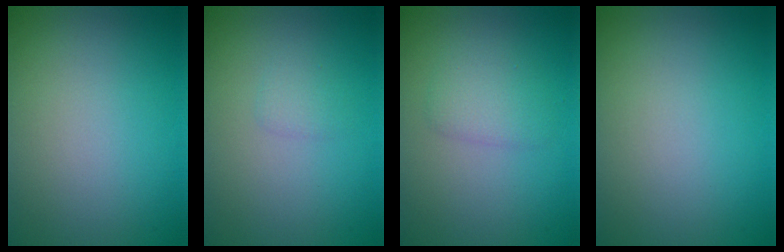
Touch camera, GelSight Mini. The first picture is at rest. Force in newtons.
{"total": 0.9, "press": 0.9, "slide": 0.1}
{"total": 2.1, "press": 2.1, "slide": 0.1}
{"total": 0.0}